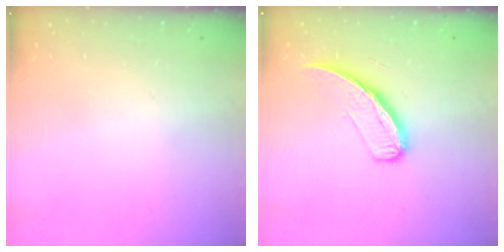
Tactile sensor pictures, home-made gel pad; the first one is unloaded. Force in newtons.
{"total": 10.5, "press": 10.5, "slide": 0.2}